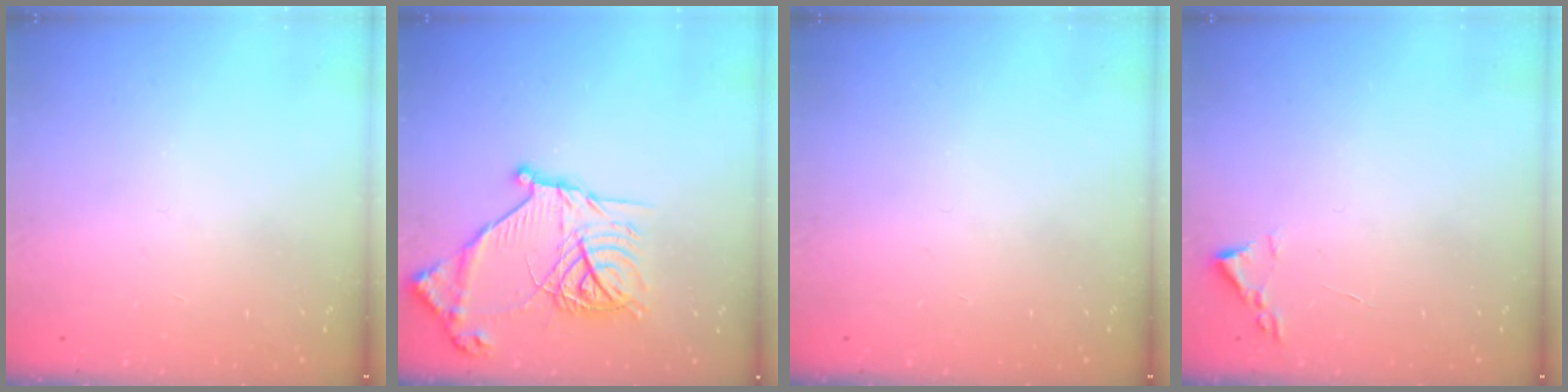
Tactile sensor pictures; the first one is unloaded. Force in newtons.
{"total": 18.8, "press": 18.7, "slide": 2.0}
{"total": 0.0}
{"total": 1.8, "press": 1.7, "slide": 0.2}